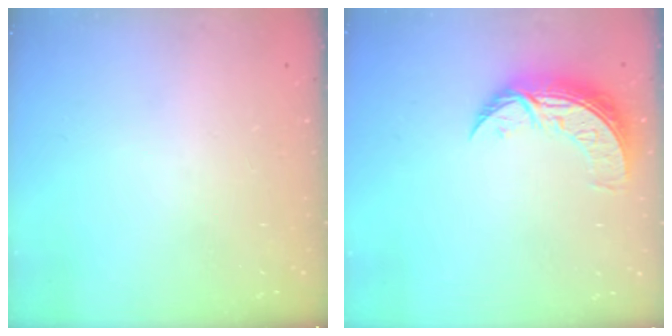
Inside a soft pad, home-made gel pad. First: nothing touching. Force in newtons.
{"total": 9.1, "press": 9.0, "slide": 0.8}